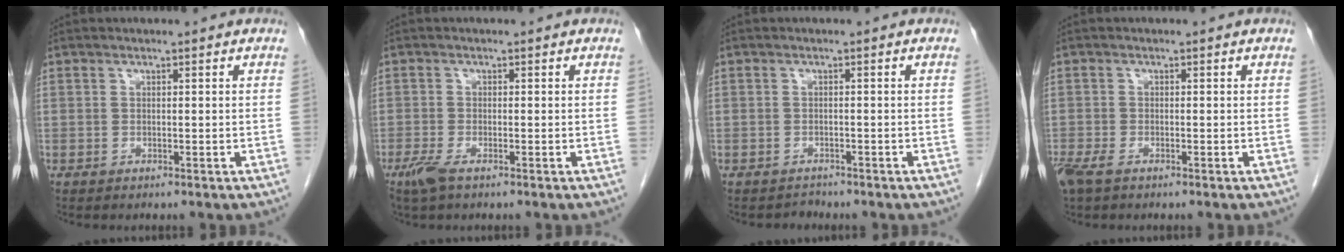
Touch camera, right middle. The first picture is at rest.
{"total": 2.7, "force": [-1.8, 0.6, 1.9], "torque": [-0.048, -0.007, -0.036]}
{"total": 1.2, "force": [-1.0, 0.3, -0.5], "torque": [0.005, -0.005, -0.017]}
{"total": 3.6, "force": [-2.4, 1.4, 2.3], "torque": [-0.056, -0.010, -0.043]}